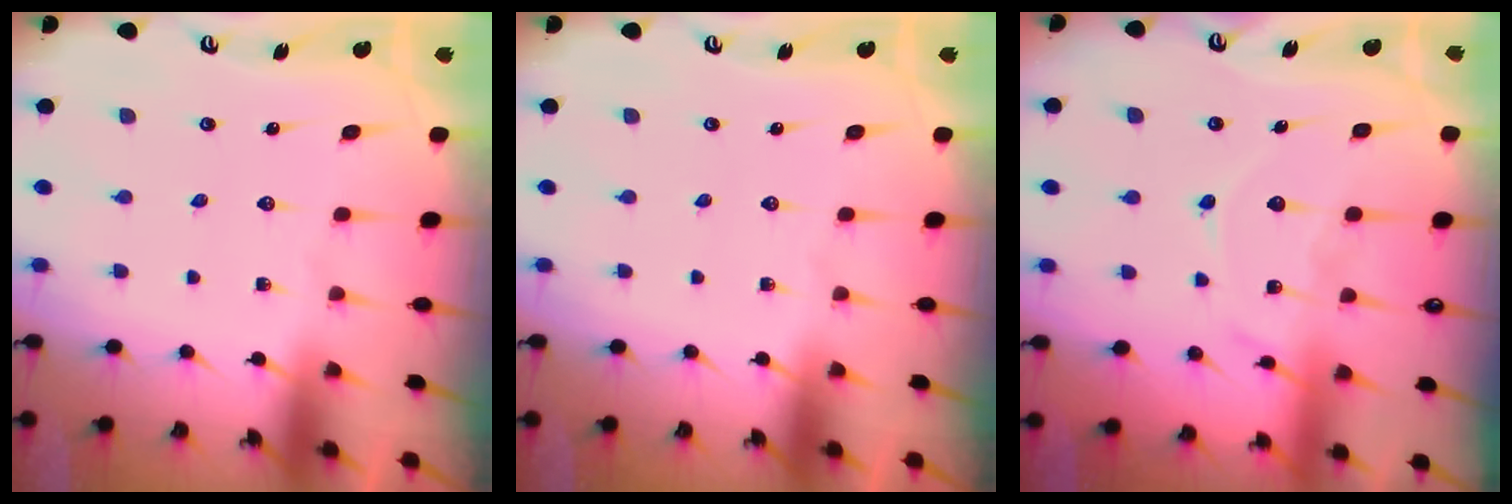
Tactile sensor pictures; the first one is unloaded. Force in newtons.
{"total": 0.0}
{"total": 11.9, "press": 11.8, "slide": 1.1}